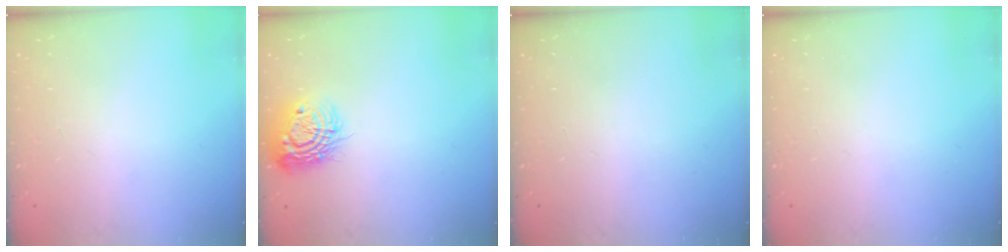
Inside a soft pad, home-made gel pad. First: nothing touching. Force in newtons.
{"total": 13.6, "press": 13.5, "slide": 0.9}
{"total": 0.0}
{"total": 0.0}